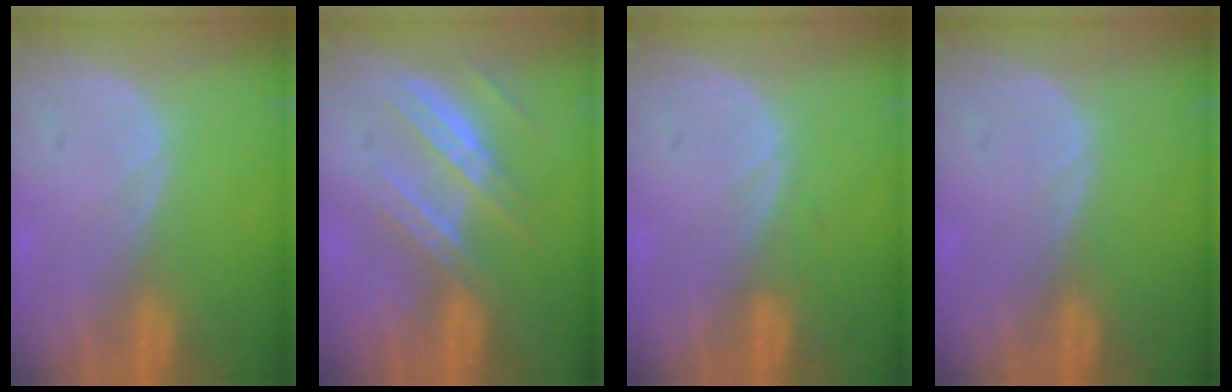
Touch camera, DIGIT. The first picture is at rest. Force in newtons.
{"total": 7.5, "press": 6.7, "slide": 3.3}
{"total": 0.6, "press": 0.6, "slide": 0.2}
{"total": 0.0}